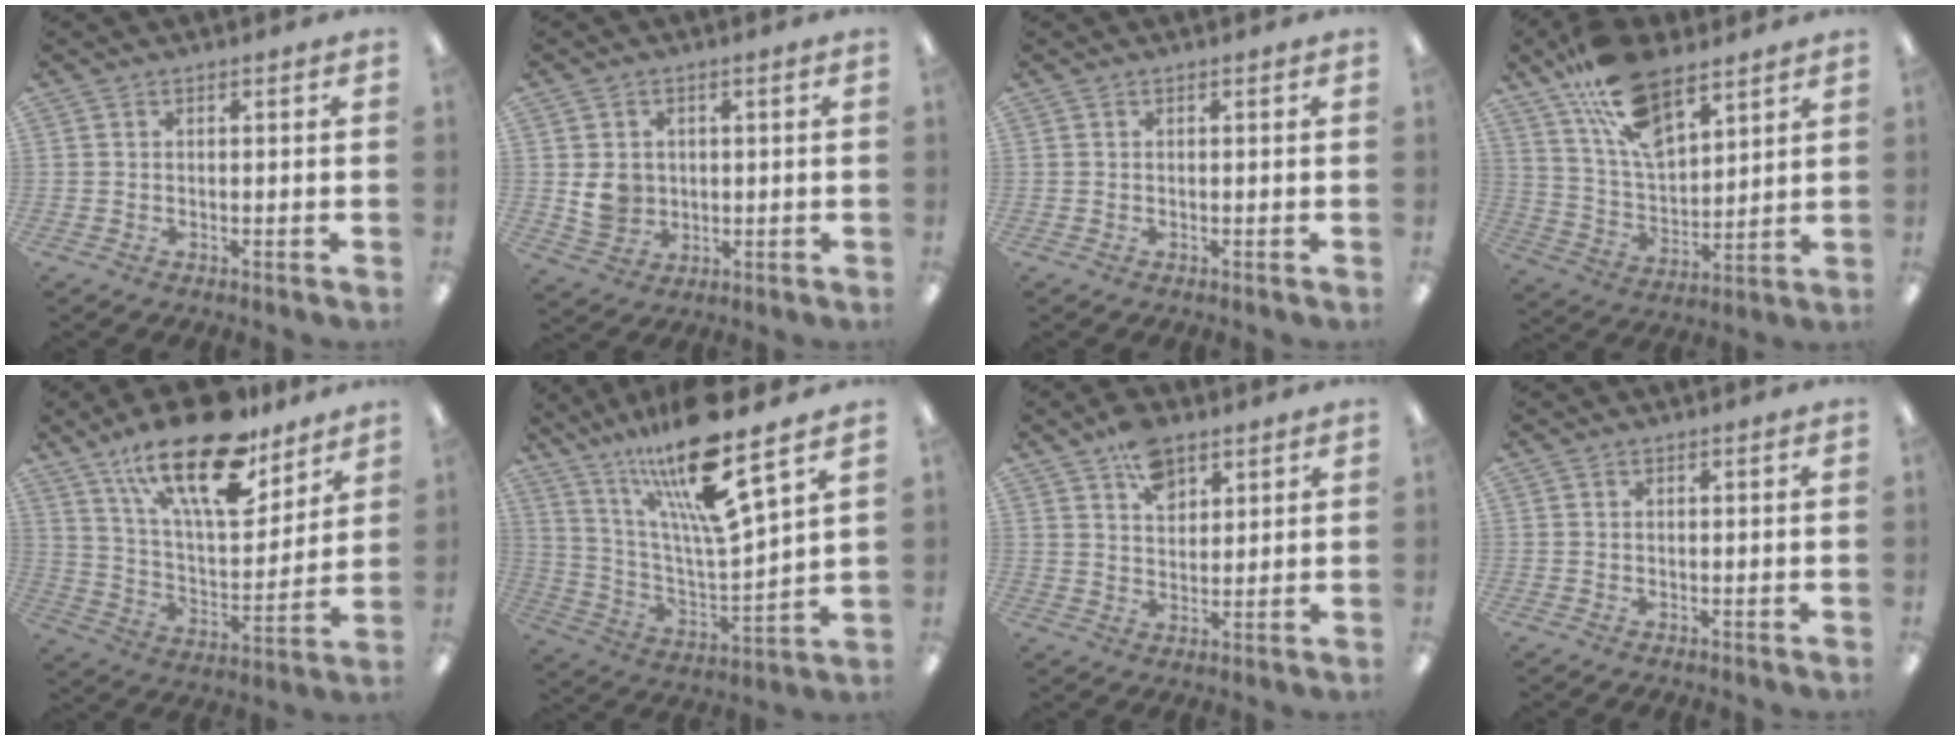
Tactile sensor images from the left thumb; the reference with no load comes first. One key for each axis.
{"total": 5.5, "fx": 0.7, "fy": 4.9, "fz": 2.4, "tx": -0.028, "ty": 0.003, "tz": 0.014}
{"total": 0.0}
{"total": 17.0, "fx": 11.4, "fy": 7.6, "fz": 10.0, "tx": -0.185, "ty": -0.049, "tz": 0.207}
{"total": 24.3, "fx": 15.9, "fy": 9.7, "fz": 15.7, "tx": -0.256, "ty": -0.090, "tz": 0.271}
{"total": 20.1, "fx": 14.9, "fy": 2.6, "fz": 13.3, "tx": -0.258, "ty": -0.092, "tz": 0.240}
{"total": 7.8, "fx": 5.0, "fy": 4.5, "fz": 3.9, "tx": -0.061, "ty": -0.019, "tz": 0.088}
{"total": 0.0}